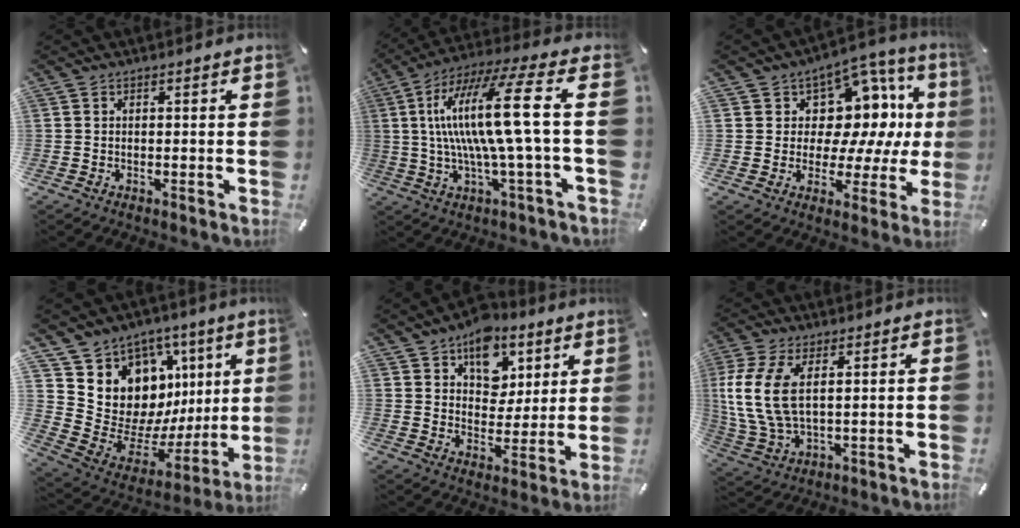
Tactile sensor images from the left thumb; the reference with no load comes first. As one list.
[{"total": 20.1, "force": [2.6, 2.1, 19.9], "torque": [-0.412, -0.015, 0.022]}, {"total": 12.4, "force": [3.7, 9.8, 6.6], "torque": [-0.085, -0.046, 0.070]}, {"total": 14.2, "force": [4.8, 12.5, 4.8], "torque": [-0.053, -0.083, 0.118]}, {"total": 11.6, "force": [6.8, 8.4, 4.0], "torque": [-0.053, -0.044, 0.124]}, {"total": 10.8, "force": [2.5, 5.7, 8.8], "torque": [-0.205, -0.007, 0.049]}]